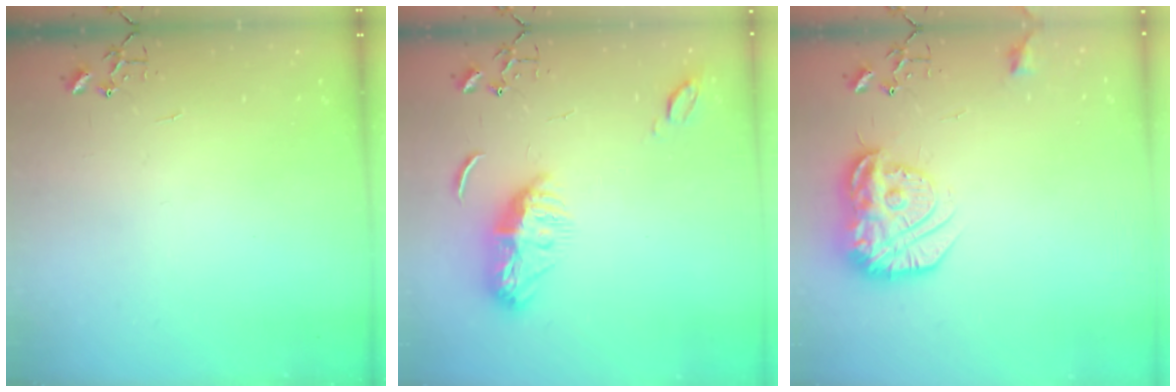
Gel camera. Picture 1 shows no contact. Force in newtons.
{"total": 10.4, "press": 10.4, "slide": 0.1}
{"total": 17.6, "press": 17.6, "slide": 1.3}